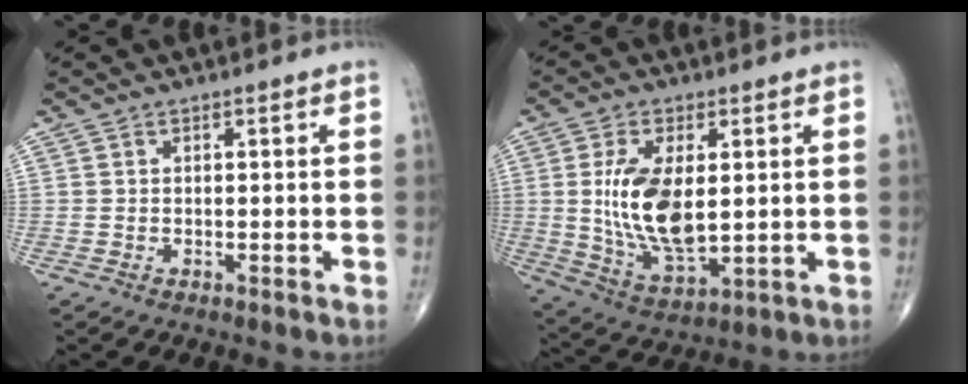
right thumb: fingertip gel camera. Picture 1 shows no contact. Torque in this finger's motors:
{"motor_torque": [1.15, 2.59, 1.51, -0.42, 0.45]}